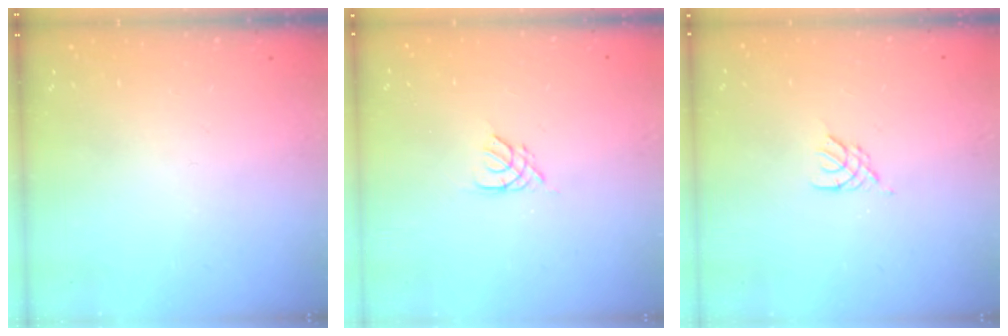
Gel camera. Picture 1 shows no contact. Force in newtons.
{"total": 2.7, "press": 2.7, "slide": 0.5}
{"total": 2.4, "press": 2.3, "slide": 0.5}